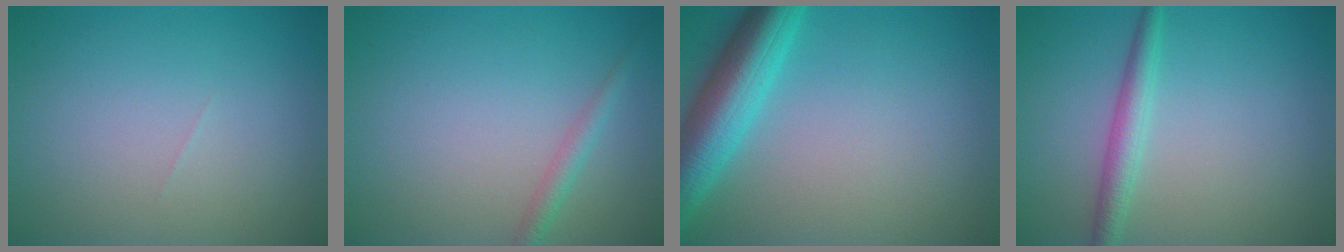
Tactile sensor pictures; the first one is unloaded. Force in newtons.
{"total": 1.5, "press": 1.5, "slide": 0.1}
{"total": 6.8, "press": 6.8, "slide": 0.2}
{"total": 2.4, "press": 2.4, "slide": 0.1}